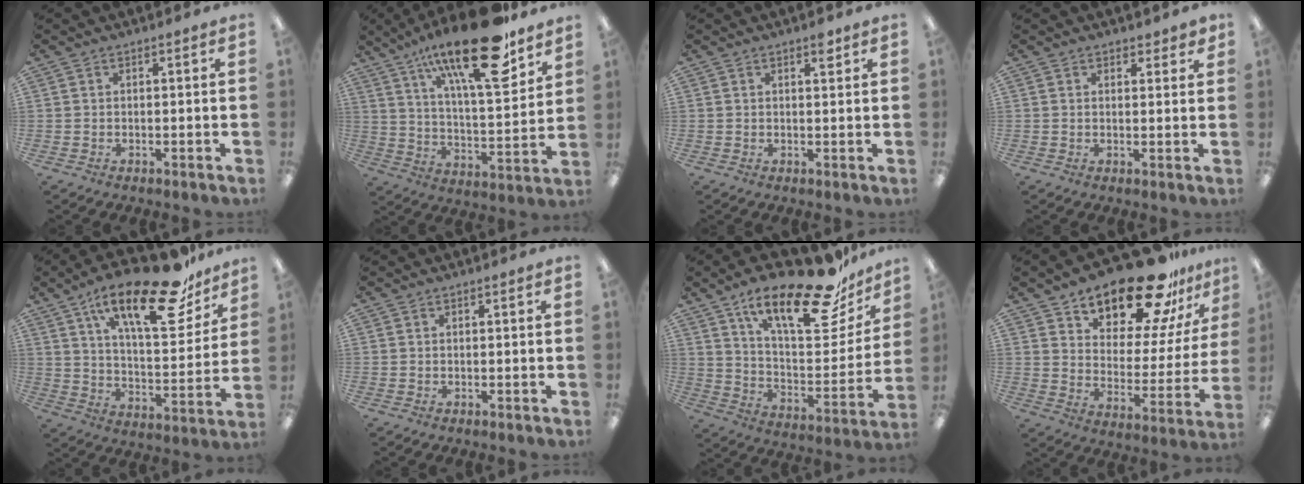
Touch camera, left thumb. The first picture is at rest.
{"total": 24.4, "force": [15.9, 7.2, 17.0], "torque": [-0.270, -0.090, 0.257]}
{"total": 2.4, "force": [1.8, 0.8, 1.5], "torque": [-0.008, -0.009, 0.026]}
{"total": 2.0, "force": [1.7, 0.8, 0.4], "torque": [0.007, -0.009, 0.030]}
{"total": 24.7, "force": [16.1, 8.6, 16.7], "torque": [-0.246, -0.096, 0.261]}
{"total": 0.0}
{"total": 23.7, "force": [17.1, 7.5, 14.5], "torque": [-0.218, -0.107, 0.280]}
{"total": 20.2, "force": [17.0, 7.0, 8.5], "torque": [-0.137, -0.126, 0.291]}